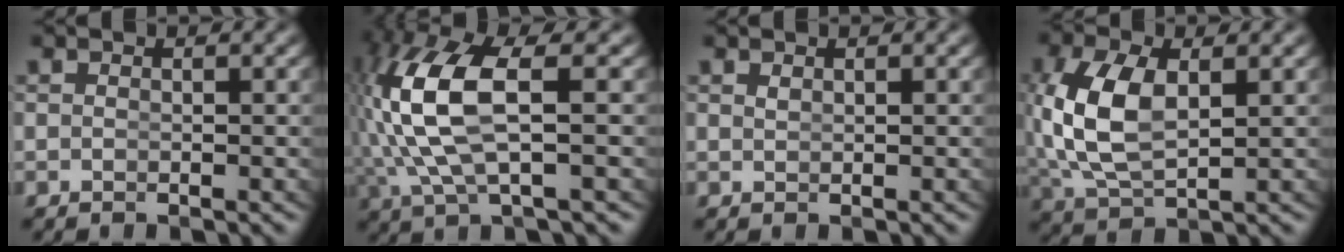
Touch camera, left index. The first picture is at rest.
{"total": 7.9, "force": [0.7, 3.1, 7.3], "torque": [-0.172, -0.011, 0.030]}
{"total": 0.5, "force": [0.3, -0.4, 0.0], "torque": [0.002, -0.009, 0.014]}
{"total": 6.6, "force": [0.6, 4.0, 5.3], "torque": [-0.137, -0.022, 0.033]}